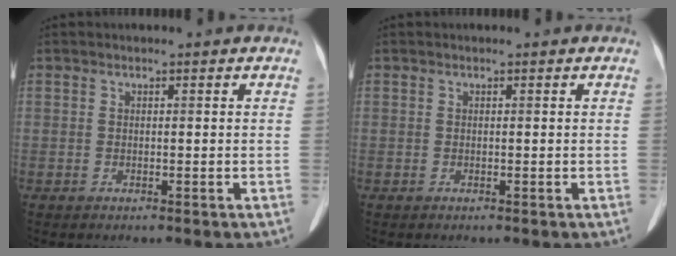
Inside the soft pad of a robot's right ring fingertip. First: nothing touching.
{"total": 0.0}